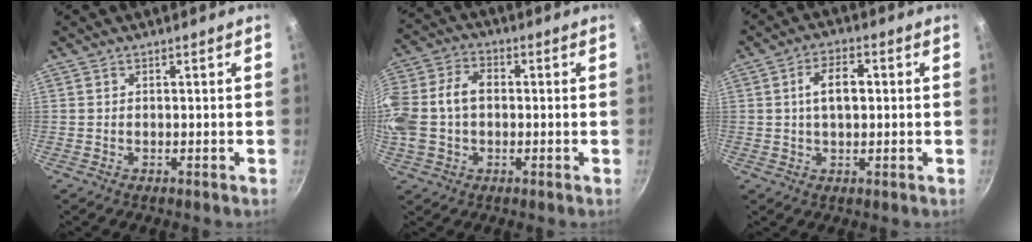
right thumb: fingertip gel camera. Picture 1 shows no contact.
{"total": 15.2, "force": [-0.1, 11.0, 10.4], "torque": [-0.223, 0.036, -0.007]}
{"total": 6.9, "force": [0.9, 3.9, 5.7], "torque": [-0.084, 0.015, 0.014]}